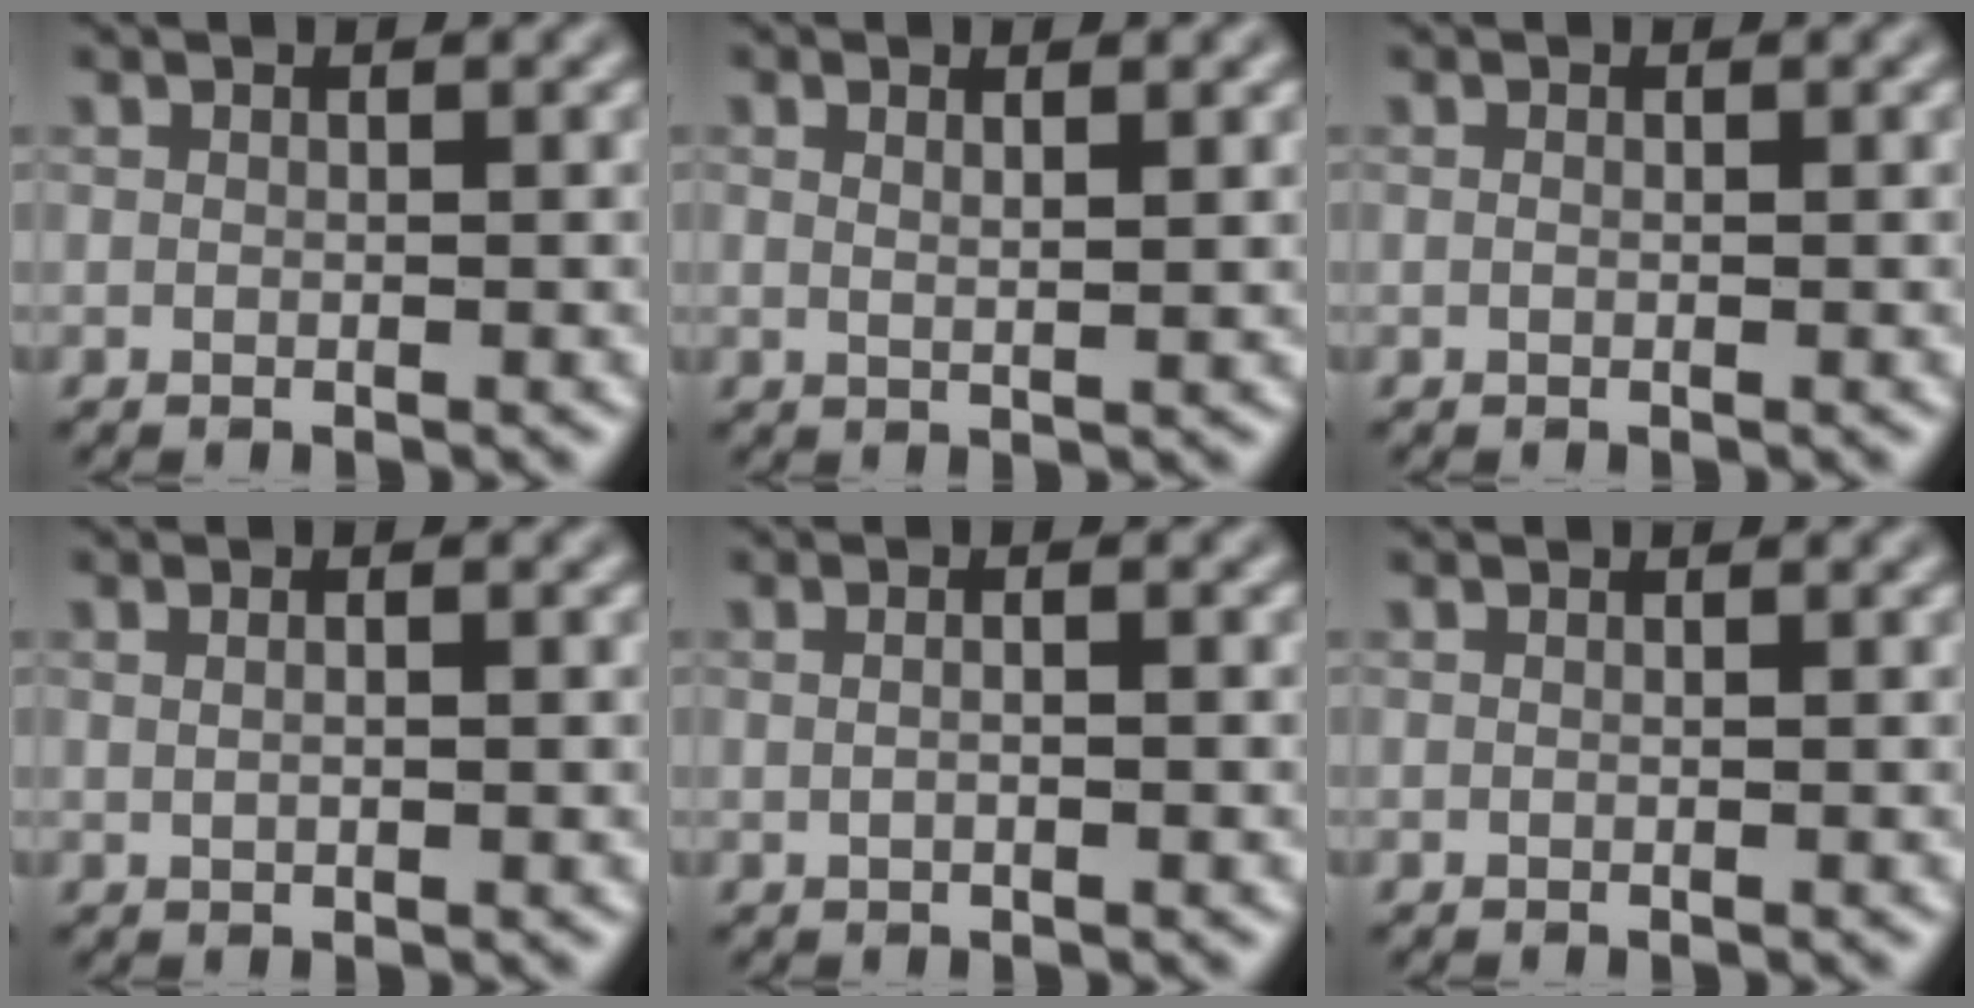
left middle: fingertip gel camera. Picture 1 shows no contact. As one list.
[{"total": 2.3, "force": [1.1, 0.8, 1.8], "torque": [-0.017, 0.003, 0.008]}, {"total": 0.0}, {"total": 2.7, "force": [1.1, 1.4, 2.1], "torque": [-0.021, 0.022, -0.005]}, {"total": 3.9, "force": [1.2, 2.1, 3.0], "torque": [-0.022, 0.036, -0.021]}, {"total": 0.0}]